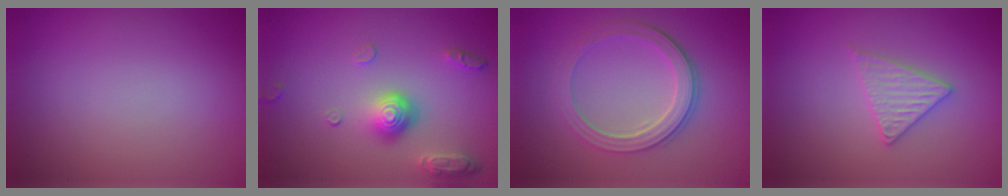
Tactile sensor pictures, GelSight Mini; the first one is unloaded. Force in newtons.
{"total": 3.7, "press": 2.9, "slide": 2.4}
{"total": 3.9, "press": 3.4, "slide": 1.9}
{"total": 2.4, "press": 2.4, "slide": 0.3}